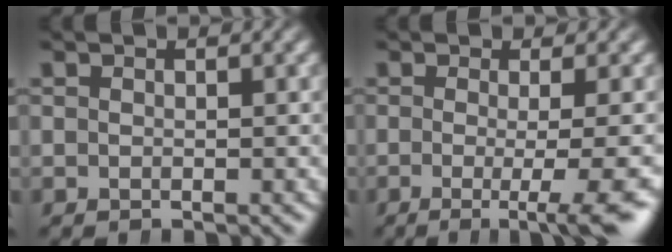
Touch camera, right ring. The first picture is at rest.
{"total": 6.3, "force": [-3.3, 0.9, 5.3], "torque": [-0.070, -0.022, -0.043]}